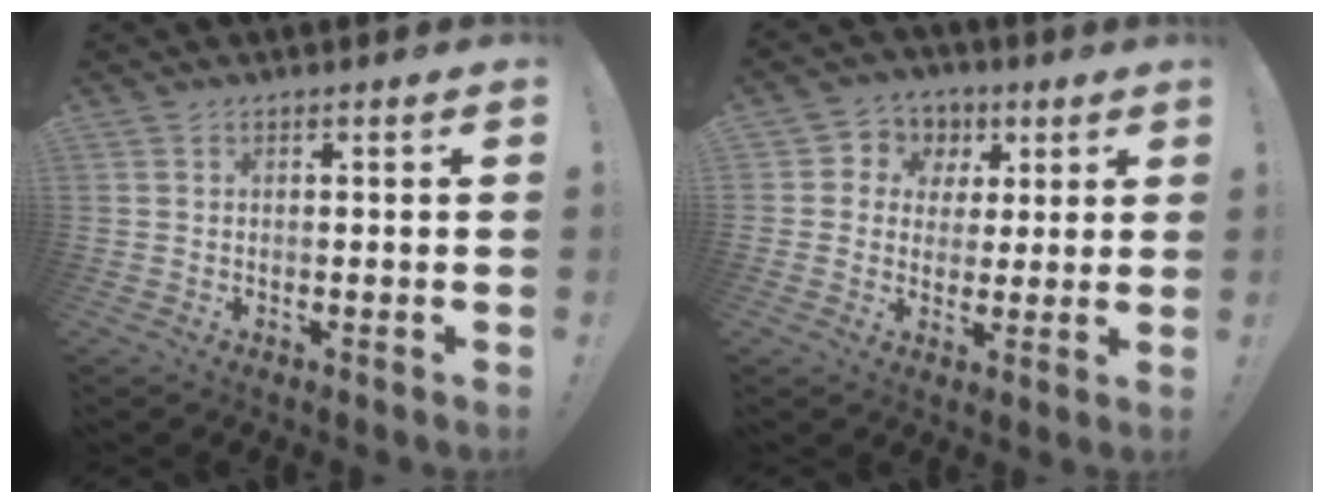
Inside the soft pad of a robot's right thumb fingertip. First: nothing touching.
{"total": 7.4, "force": [1.0, 7.1, 2.0], "torque": [-0.029, -0.005, 0.024]}